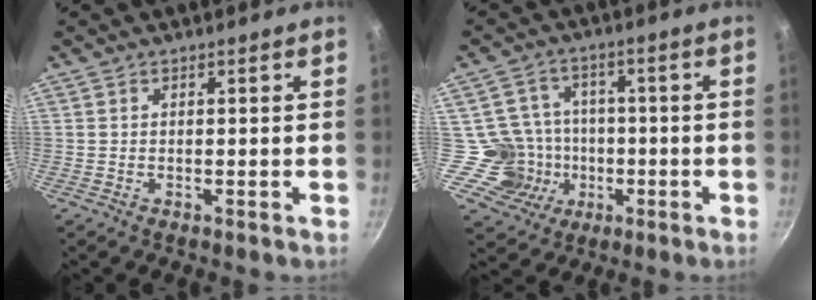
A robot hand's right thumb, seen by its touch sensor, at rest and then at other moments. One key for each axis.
{"total": 9.7, "fx": -2.0, "fy": 9.4, "fz": 1.6, "tx": 0.010, "ty": 0.030, "tz": -0.034}